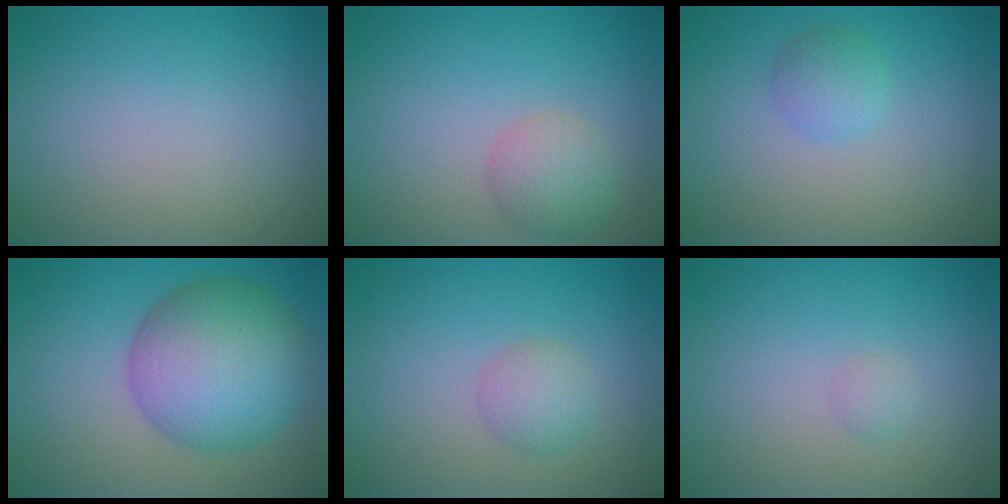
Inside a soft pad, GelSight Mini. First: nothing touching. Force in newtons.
{"total": 2.9, "press": 2.9, "slide": 0.2}
{"total": 1.9, "press": 1.9, "slide": 0.1}
{"total": 9.8, "press": 9.8, "slide": 0.3}
{"total": 2.2, "press": 2.2, "slide": 0.1}
{"total": 0.7, "press": 0.7, "slide": 0.0}